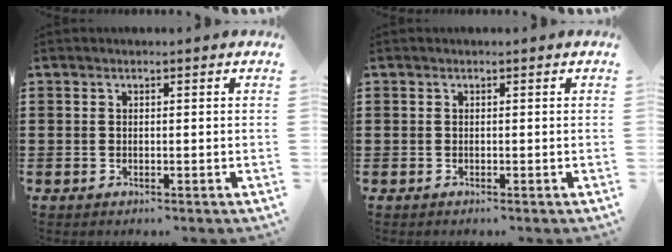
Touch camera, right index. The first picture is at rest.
{"total": 0.0}